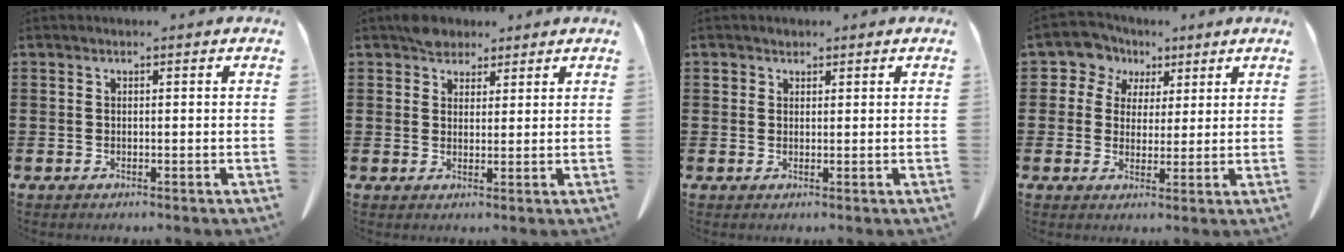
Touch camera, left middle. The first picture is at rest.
{"total": 3.4, "force": [2.8, 1.8, 0.5], "torque": [-0.019, 0.008, 0.057]}
{"total": 1.2, "force": [0.9, 0.8, 0.0], "torque": [-0.004, 0.003, 0.017]}
{"total": 5.4, "force": [2.9, 4.5, 0.7], "torque": [-0.047, -0.002, 0.050]}